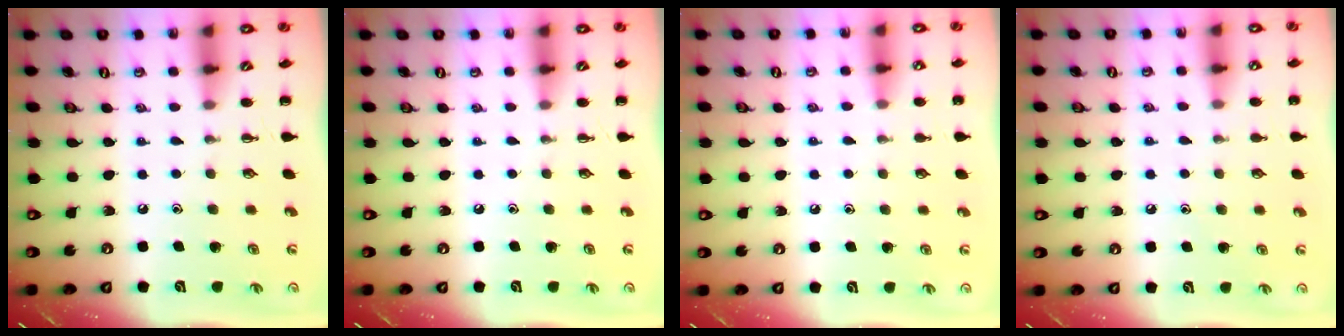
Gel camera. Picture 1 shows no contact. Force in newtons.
{"total": 0.0}
{"total": 6.6, "press": 6.3, "slide": 1.9}
{"total": 5.8, "press": 5.5, "slide": 1.7}